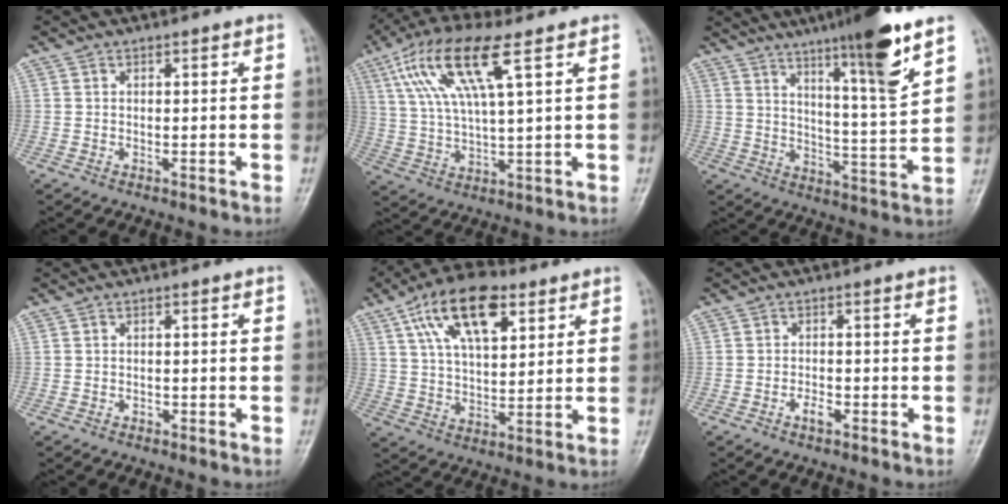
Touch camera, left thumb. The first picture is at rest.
{"total": 14.0, "force": [6.0, 3.5, 12.1], "torque": [-0.258, 0.000, 0.117]}
{"total": 14.6, "force": [9.1, 1.0, 11.3], "torque": [-0.170, -0.058, 0.145]}
{"total": 0.8, "force": [-0.3, 0.6, 0.4], "torque": [-0.002, 0.003, -0.007]}
{"total": 15.6, "force": [7.4, 7.6, 11.5], "torque": [-0.176, -0.010, 0.128]}
{"total": 2.4, "force": [-1.3, 1.1, 1.6], "torque": [-0.027, 0.009, -0.024]}